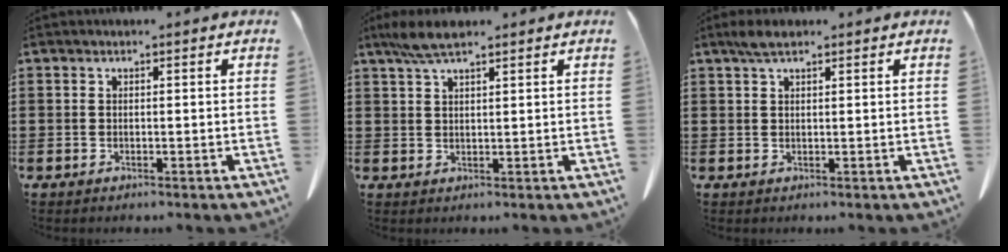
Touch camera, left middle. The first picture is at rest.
{"total": 4.6, "force": [3.2, 1.0, 3.1], "torque": [-0.068, 0.000, 0.059]}
{"total": 2.3, "force": [1.5, 0.7, 1.7], "torque": [-0.037, 0.004, 0.026]}